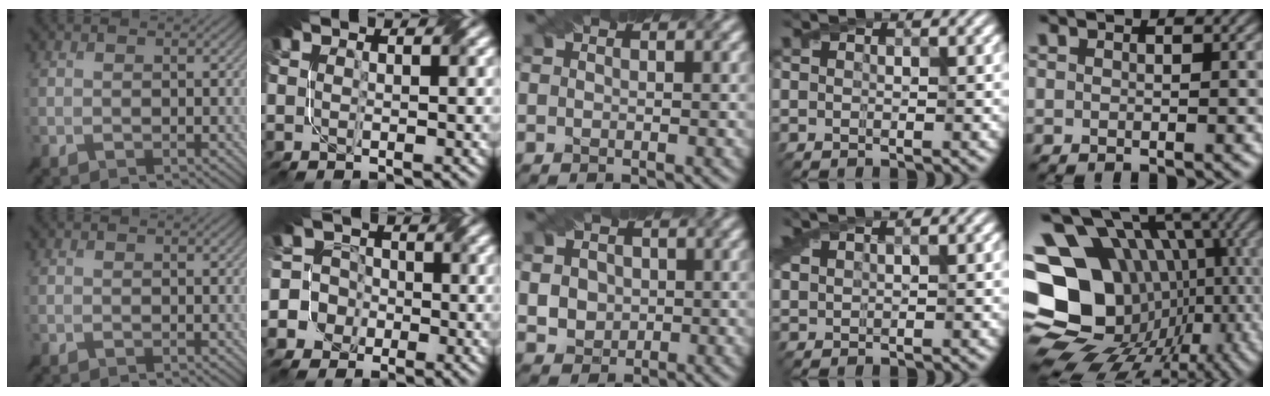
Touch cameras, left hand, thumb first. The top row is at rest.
{"index": {"total": 8.2, "force": [-3.0, 7.6, 0.9], "torque": [-0.036, 0.016, -0.086]}, "middle": {"total": 4.6, "force": [0.7, 4.1, 2.1], "torque": [-0.048, 0.017, 0.008]}, "ring": {"total": 1.0, "force": [1.0, 0.0, 0.2], "torque": [-0.015, 0.009, 0.034]}, "little": {"total": 18.7, "force": [-2.7, 15.1, 10.6], "torque": [-0.157, 0.016, -0.034]}}